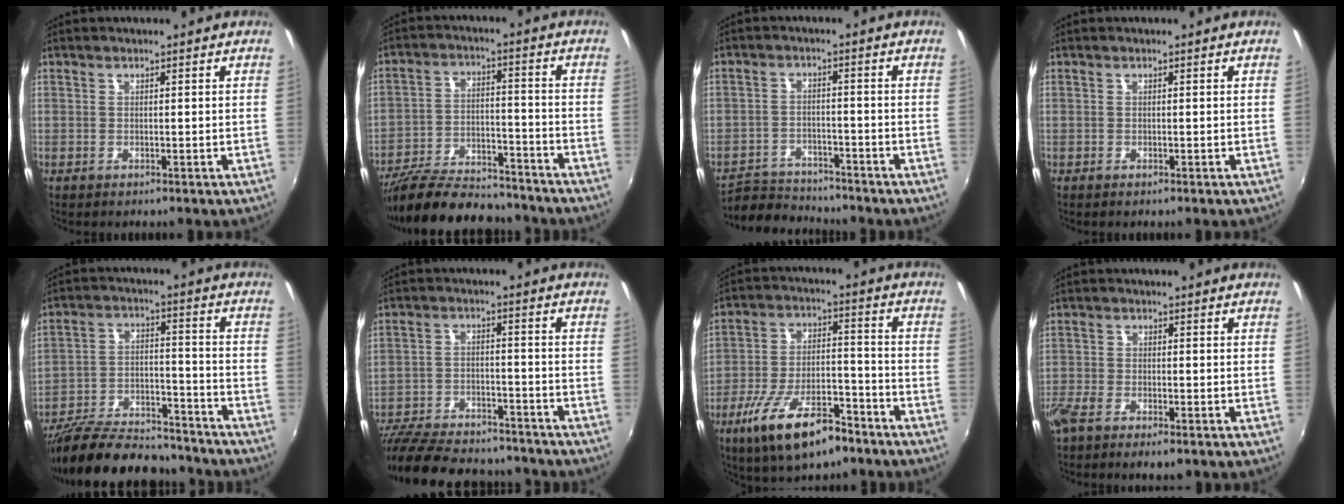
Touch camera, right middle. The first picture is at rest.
{"total": 20.5, "force": [-17.6, 5.7, 8.9], "torque": [-0.182, -0.020, -0.270]}
{"total": 7.6, "force": [-7.3, 2.3, 0.6], "torque": [-0.033, 0.010, -0.125]}
{"total": 0.0}
{"total": 23.3, "force": [-19.6, 7.0, 10.4], "torque": [-0.203, -0.011, -0.294]}
{"total": 22.2, "force": [-18.9, 7.3, 8.9], "torque": [-0.199, -0.015, -0.279]}
{"total": 16.4, "force": [-10.5, 5.9, 11.1], "torque": [-0.217, -0.021, -0.173]}
{"total": 7.1, "force": [-4.8, 2.6, 4.5], "torque": [-0.114, -0.024, -0.092]}